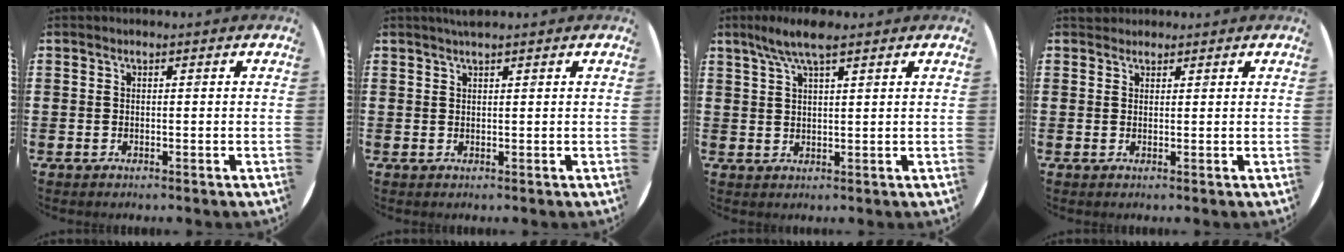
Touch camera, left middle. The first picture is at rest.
{"total": 1.2, "force": [1.1, 0.0, 0.5], "torque": [-0.010, 0.002, 0.020]}
{"total": 5.2, "force": [3.7, 1.1, 3.5], "torque": [-0.076, 0.003, 0.064]}
{"total": 1.2, "force": [1.1, 0.4, -0.2], "torque": [0.010, 0.000, 0.020]}